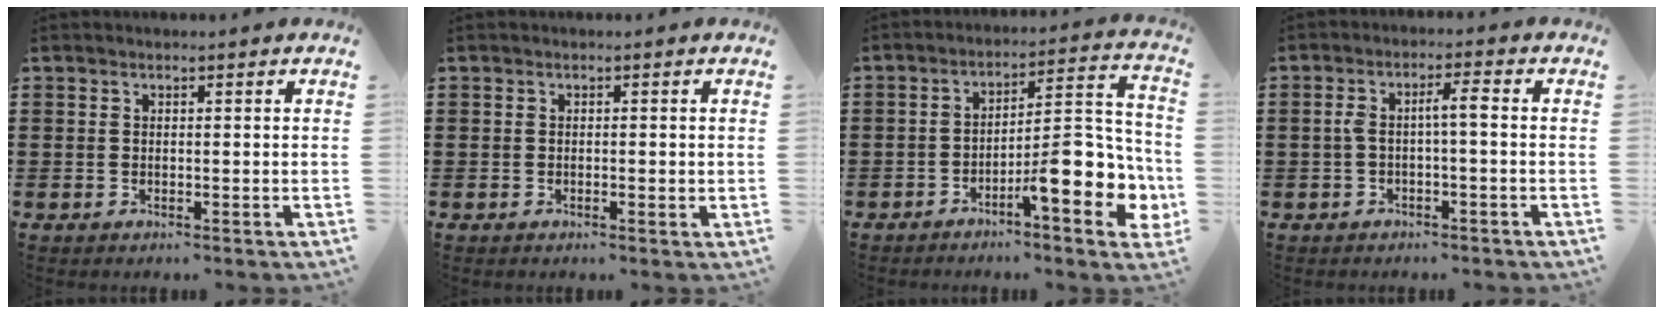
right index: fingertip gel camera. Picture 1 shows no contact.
{"total": 0.8, "force": [-0.2, 0.1, 0.7], "torque": [-0.014, -0.003, -0.003]}
{"total": 11.8, "force": [-5.0, 2.7, 10.4], "torque": [-0.142, -0.011, -0.088]}
{"total": 3.4, "force": [-0.3, 0.5, 3.4], "torque": [-0.073, 0.005, -0.012]}